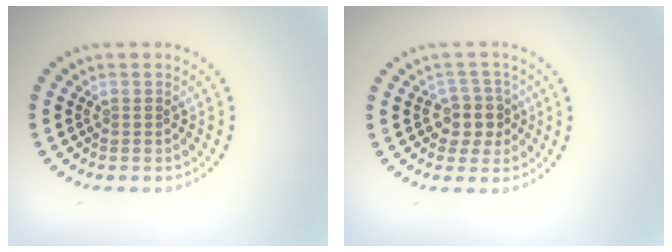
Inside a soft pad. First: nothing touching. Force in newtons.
{"total": 2.7, "press": 2.3, "slide": 1.5}